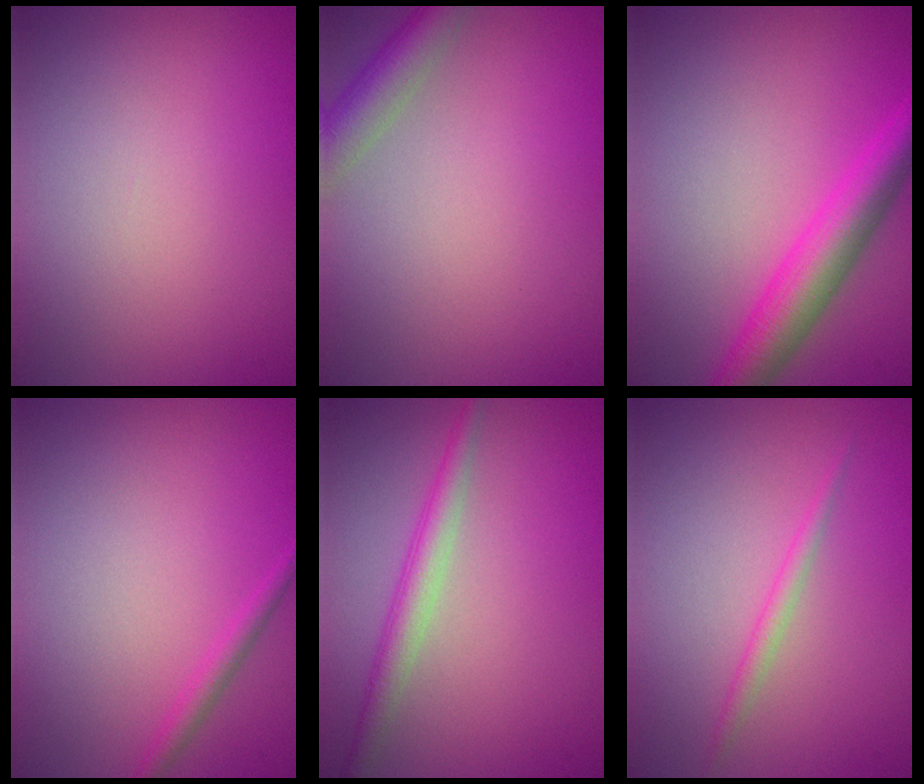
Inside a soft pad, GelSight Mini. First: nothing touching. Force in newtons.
{"total": 3.4, "press": 3.4, "slide": 0.2}
{"total": 5.3, "press": 5.3, "slide": 0.1}
{"total": 1.3, "press": 1.3, "slide": 0.1}
{"total": 2.6, "press": 2.6, "slide": 0.0}
{"total": 1.2, "press": 1.2, "slide": 0.1}